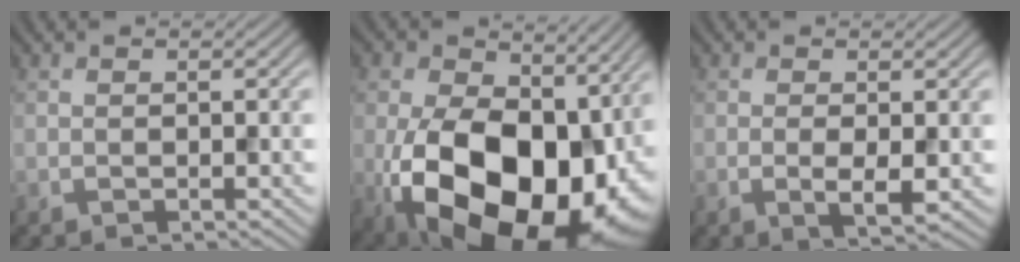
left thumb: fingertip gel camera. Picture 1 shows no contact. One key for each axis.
{"total": 20.0, "fx": -3.5, "fy": 13.4, "fz": 14.4, "tx": -0.258, "ty": -0.061, "tz": -0.032}
{"total": 2.9, "fx": -0.5, "fy": 1.1, "fz": 2.6, "tx": -0.056, "ty": -0.008, "tz": -0.006}